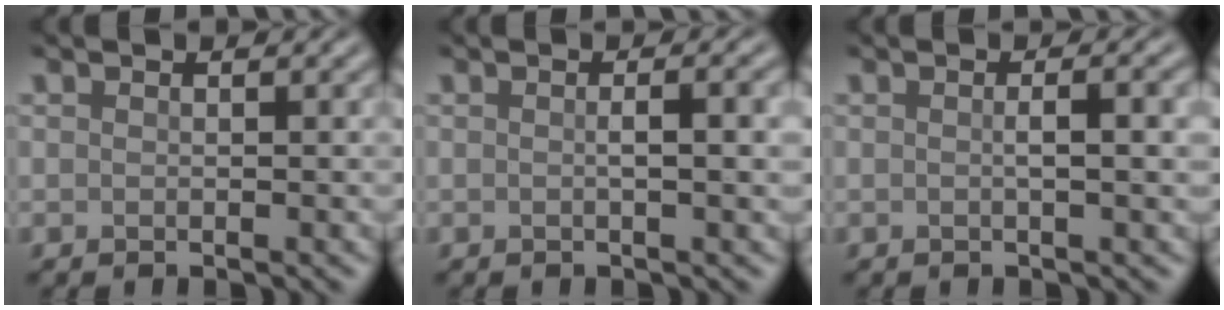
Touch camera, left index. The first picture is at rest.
{"total": 2.6, "force": [0.1, 0.7, 2.5], "torque": [-0.034, 0.004, -0.002]}
{"total": 2.6, "force": [0.1, 0.7, 2.5], "torque": [-0.035, 0.004, -0.002]}